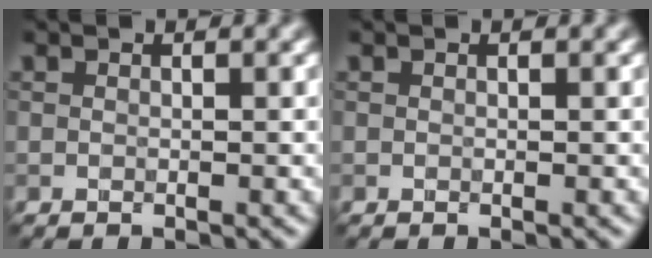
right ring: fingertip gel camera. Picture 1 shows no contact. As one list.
[{"total": 0.0}]